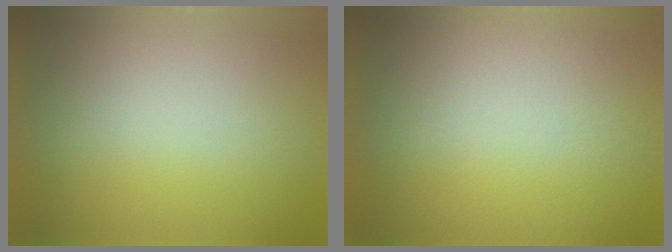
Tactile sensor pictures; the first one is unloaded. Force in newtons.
{"total": 4.4}